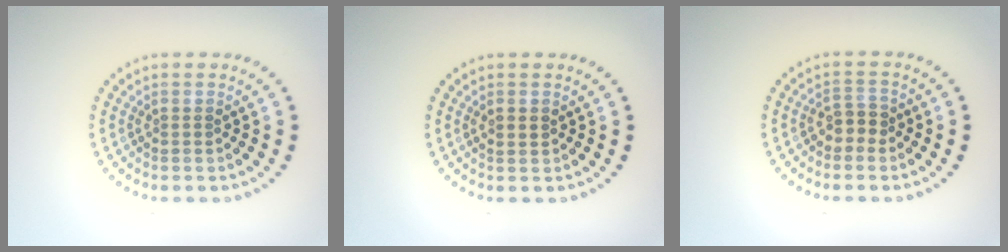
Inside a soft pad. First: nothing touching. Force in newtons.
{"total": 1.4, "press": 1.4, "slide": 0.0}
{"total": 1.9, "press": 1.7, "slide": 0.9}